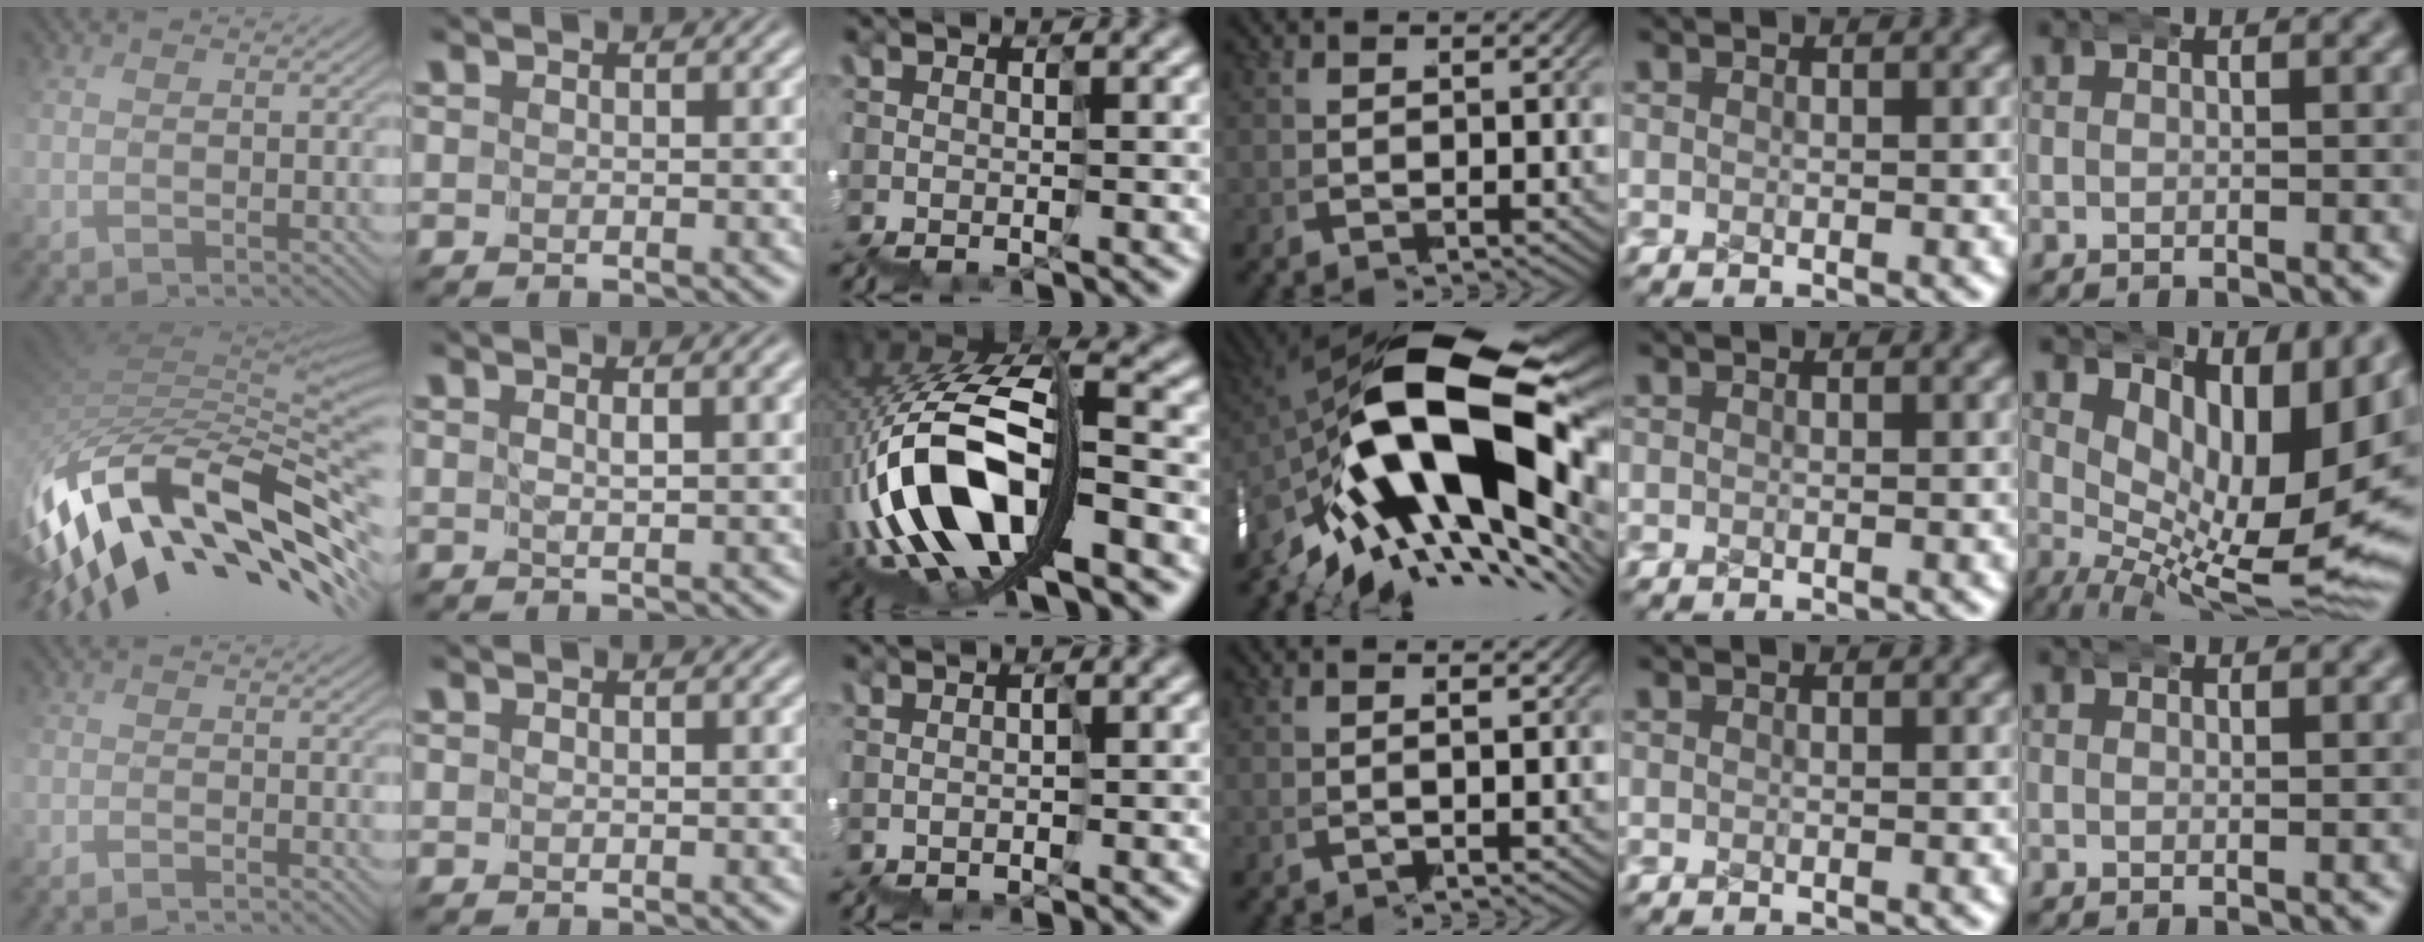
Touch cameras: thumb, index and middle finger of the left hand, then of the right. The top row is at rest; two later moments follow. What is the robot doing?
{"motion": "wrap", "object": "duck tape"}